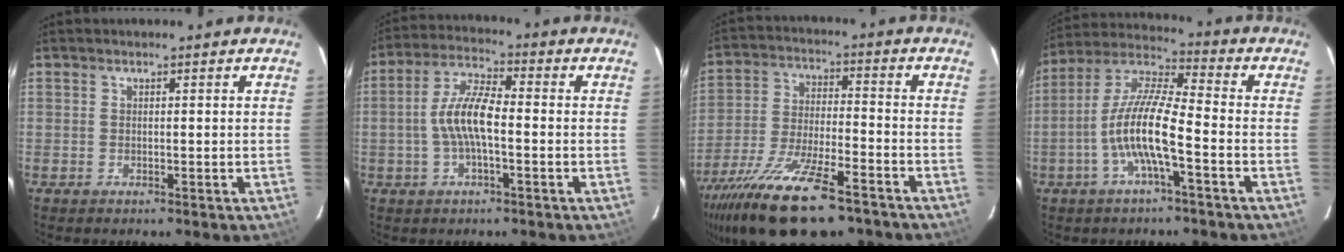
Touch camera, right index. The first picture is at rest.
{"total": 8.2, "force": [-1.4, 2.4, 7.8], "torque": [-0.160, 0.011, -0.028]}
{"total": 21.0, "force": [-15.2, 6.2, 13.1], "torque": [-0.262, -0.049, -0.256]}
{"total": 11.1, "force": [-3.8, 1.6, 10.3], "torque": [-0.214, 0.005, -0.078]}